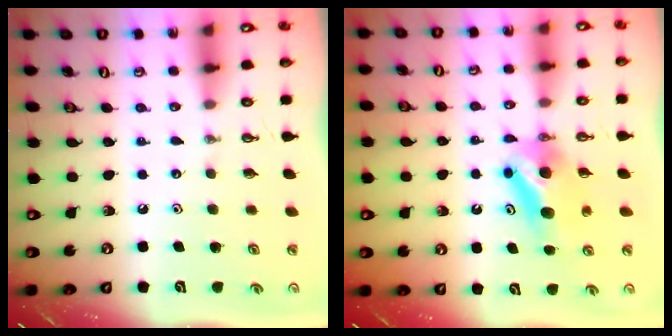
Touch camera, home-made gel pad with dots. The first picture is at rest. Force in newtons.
{"total": 7.9, "press": 6.6, "slide": 4.3}